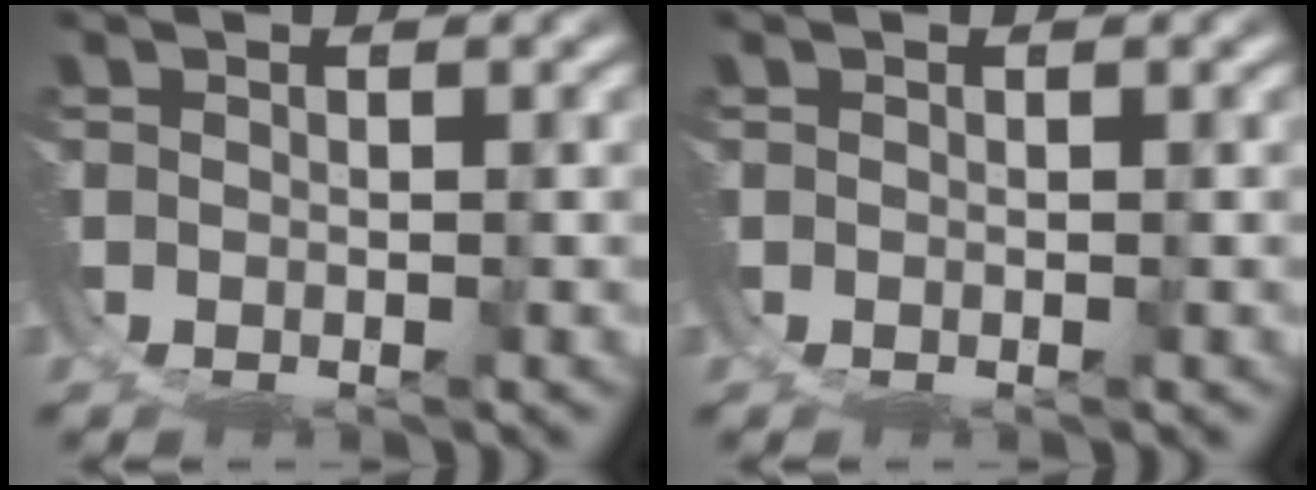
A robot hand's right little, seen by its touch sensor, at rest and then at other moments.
{"total": 0.0}